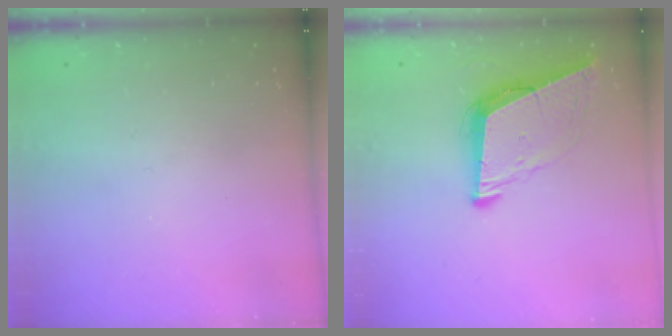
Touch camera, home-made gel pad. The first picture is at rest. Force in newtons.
{"total": 9.1, "press": 8.3, "slide": 3.7}